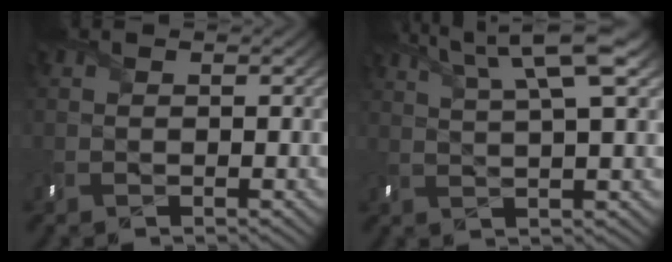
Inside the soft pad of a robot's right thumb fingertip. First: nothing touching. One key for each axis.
{"total": 8.1, "fx": 4.6, "fy": 1.4, "fz": 6.6, "tx": -0.107, "ty": 0.019, "tz": 0.082}